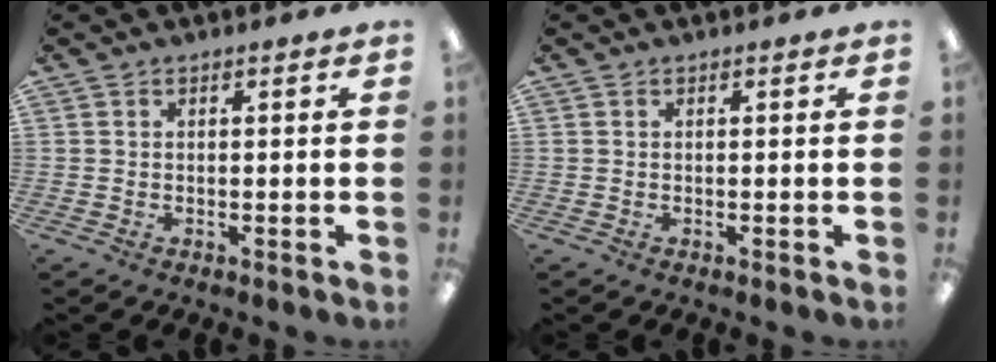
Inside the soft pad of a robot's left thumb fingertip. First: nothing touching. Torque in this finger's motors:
{"motor_torque": [0.00, 0.00, 0.00, 0.00, 0.00]}